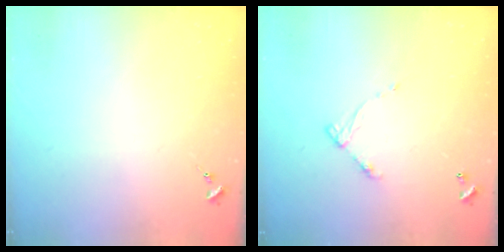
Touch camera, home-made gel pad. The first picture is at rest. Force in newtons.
{"total": 5.9, "press": 5.9, "slide": 0.4}